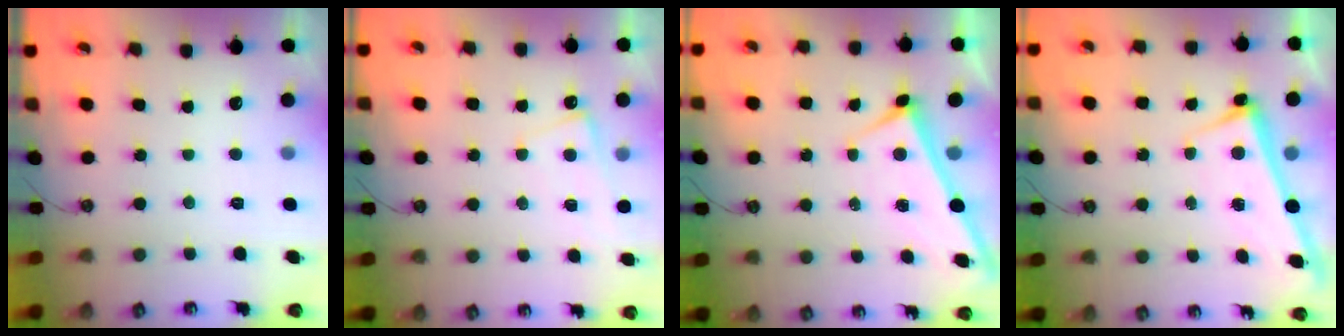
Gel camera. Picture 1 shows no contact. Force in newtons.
{"total": 1.1, "press": 1.0, "slide": 0.2}
{"total": 1.2, "press": 1.1, "slide": 0.4}
{"total": 2.7, "press": 2.7, "slide": 0.4}